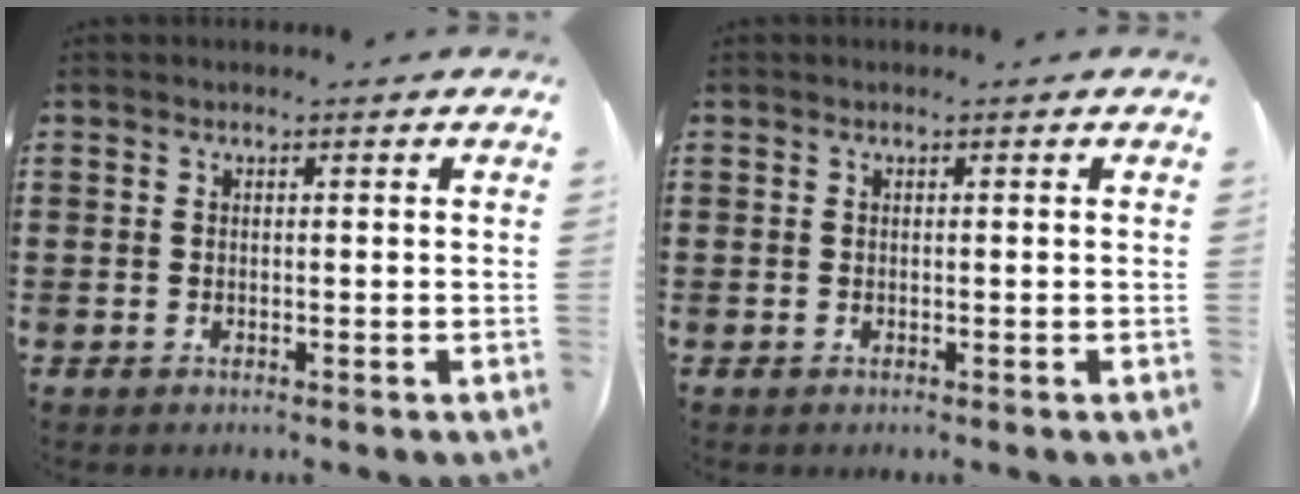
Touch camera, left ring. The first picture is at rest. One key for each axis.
{"total": 0.0}